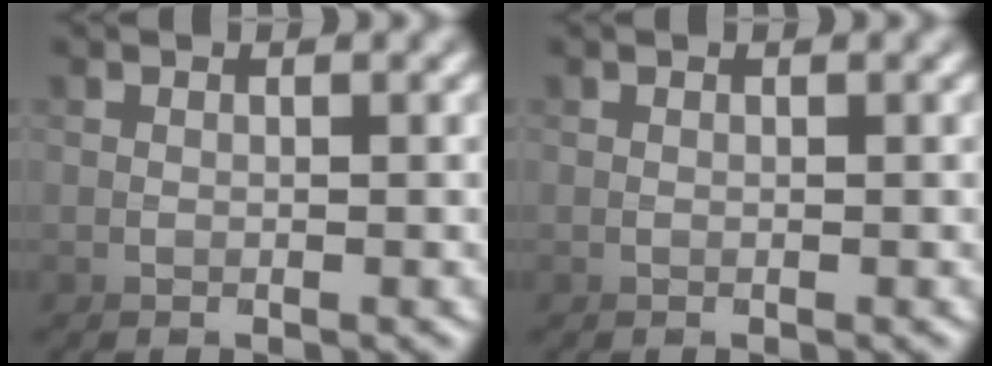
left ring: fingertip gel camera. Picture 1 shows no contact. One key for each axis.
{"total": 0.0}